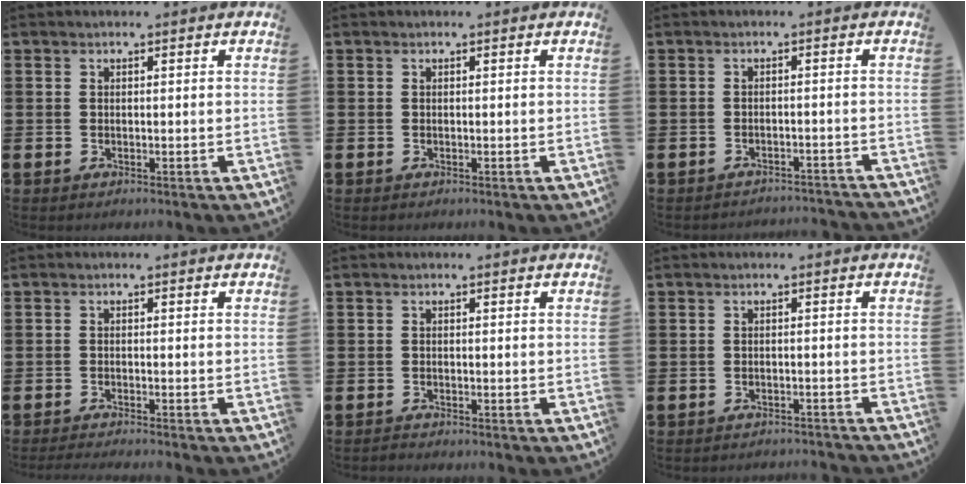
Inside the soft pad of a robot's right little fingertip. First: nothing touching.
{"total": 0.0}
{"total": 1.5, "force": [-1.5, -0.1, 0.0], "torque": [-0.003, 0.005, -0.033]}
{"total": 1.1, "force": [-1.0, -0.1, 0.4], "torque": [-0.006, -0.002, -0.019]}
{"total": 0.5, "force": [-0.5, 0.0, 0.0], "torque": [-0.001, -0.002, -0.011]}
{"total": 1.1, "force": [-1.1, -0.1, 0.0], "torque": [-0.002, 0.002, -0.023]}